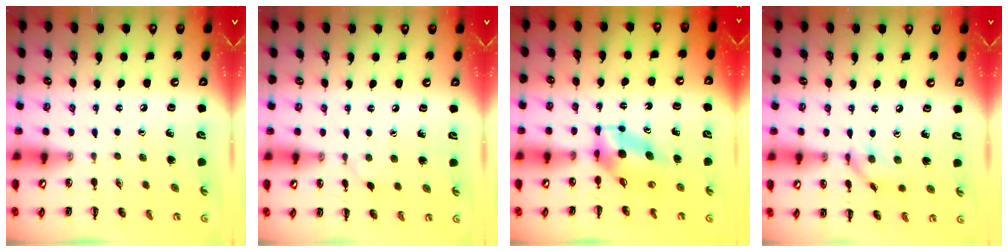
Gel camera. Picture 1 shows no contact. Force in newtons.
{"total": 3.0, "press": 2.8, "slide": 1.0}
{"total": 5.6, "press": 5.5, "slide": 1.1}
{"total": 8.4, "press": 8.3, "slide": 0.7}